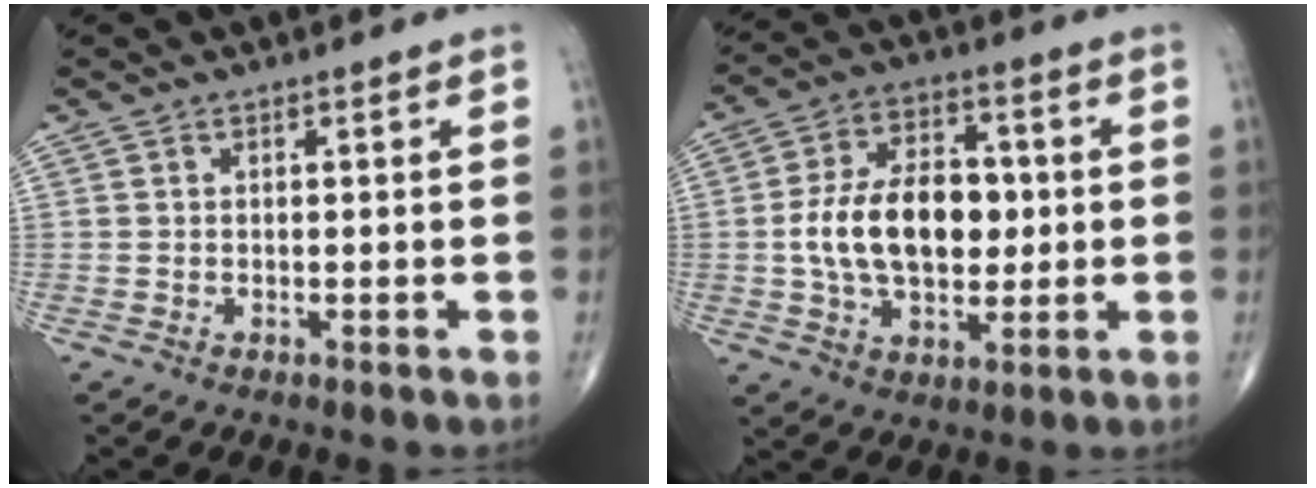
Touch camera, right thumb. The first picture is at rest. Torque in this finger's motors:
{"motor_torque": [0.26, 0.26, 1.19, -0.09, 0.14]}